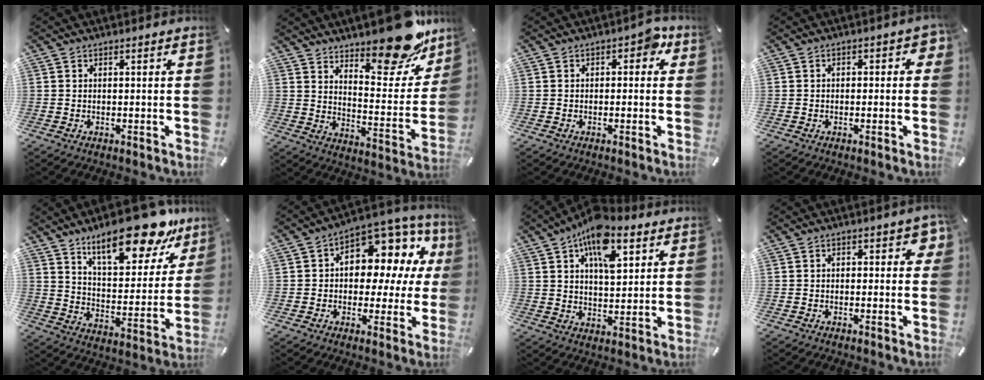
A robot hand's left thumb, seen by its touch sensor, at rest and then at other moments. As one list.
[{"total": 21.3, "force": [16.6, 8.2, 10.5], "torque": [-0.118, -0.133, 0.276]}, {"total": 3.2, "force": [0.2, 1.9, 2.6], "torque": [-0.038, 0.006, -0.004]}, {"total": 2.3, "force": [-0.7, 1.3, 1.7], "torque": [-0.023, 0.006, -0.016]}, {"total": 21.4, "force": [15.8, 8.1, 11.9], "torque": [-0.173, -0.104, 0.265]}, {"total": 11.2, "force": [3.4, 8.1, 7.0], "torque": [-0.091, -0.040, 0.062]}, {"total": 14.0, "force": [7.4, 7.0, 9.5], "torque": [-0.151, -0.023, 0.127]}, {"total": 3.5, "force": [0.2, 1.9, 2.9], "torque": [-0.032, 0.003, -0.003]}]